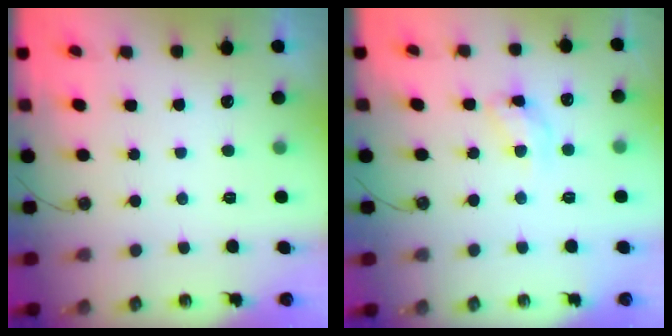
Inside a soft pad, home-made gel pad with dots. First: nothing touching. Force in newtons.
{"total": 10.9, "press": 10.9, "slide": 0.8}